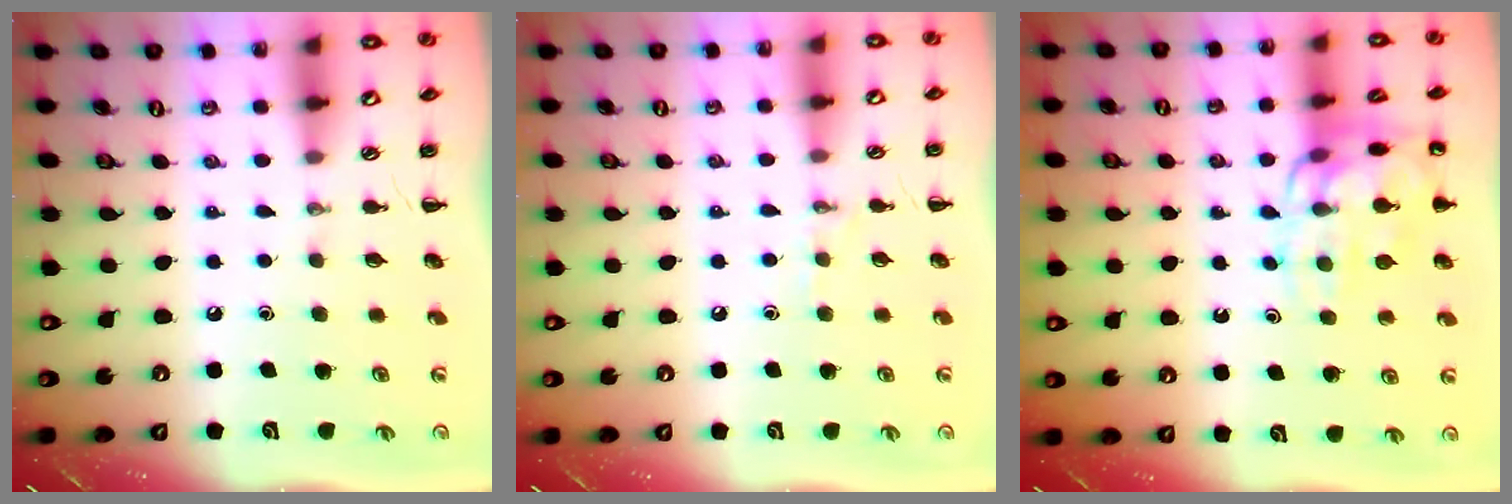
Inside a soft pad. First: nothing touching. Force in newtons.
{"total": 5.0, "press": 4.8, "slide": 1.4}
{"total": 13.5, "press": 13.5, "slide": 1.2}